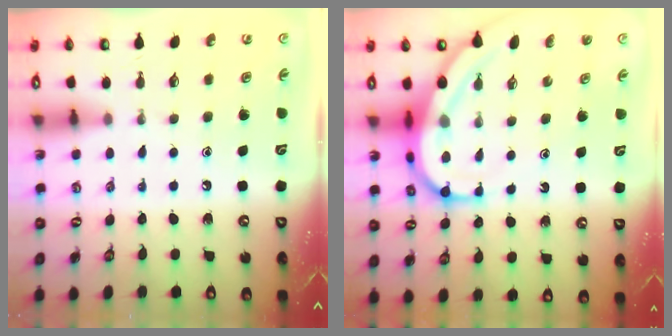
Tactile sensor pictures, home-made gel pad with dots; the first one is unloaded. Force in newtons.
{"total": 11.3, "press": 11.2, "slide": 1.2}